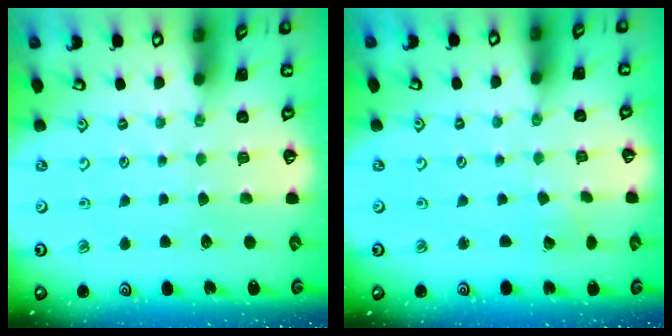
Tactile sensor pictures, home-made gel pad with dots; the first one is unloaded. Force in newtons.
{"total": 2.3, "press": 2.3, "slide": 0.3}